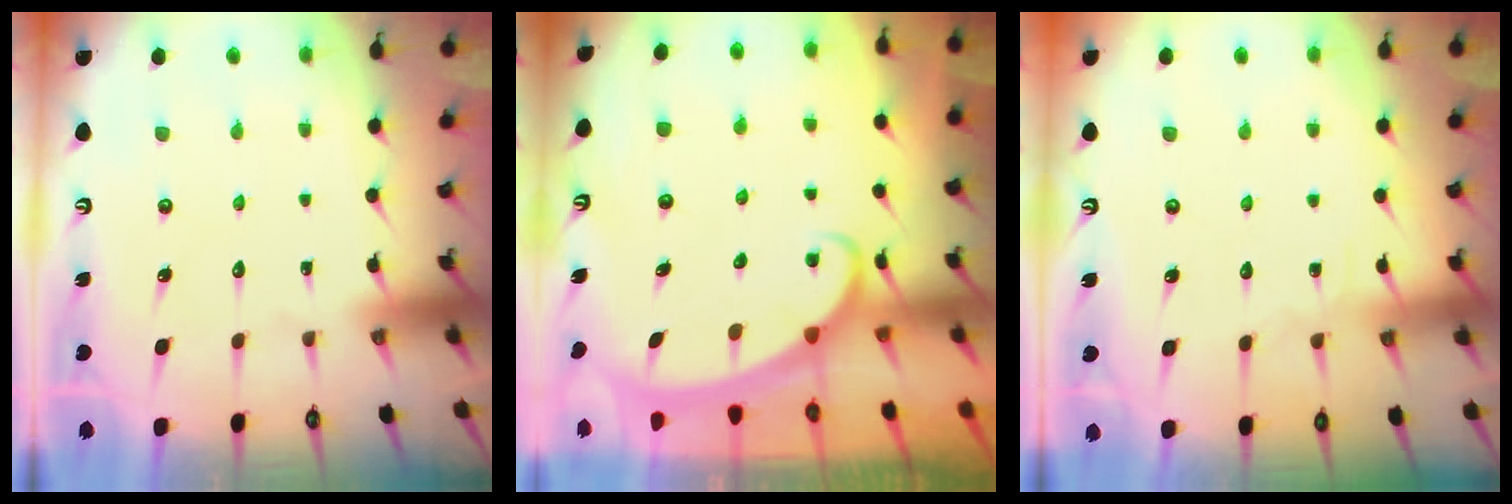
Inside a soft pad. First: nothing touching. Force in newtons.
{"total": 2.3, "press": 2.3, "slide": 0.3}
{"total": 4.5, "press": 4.5, "slide": 0.5}